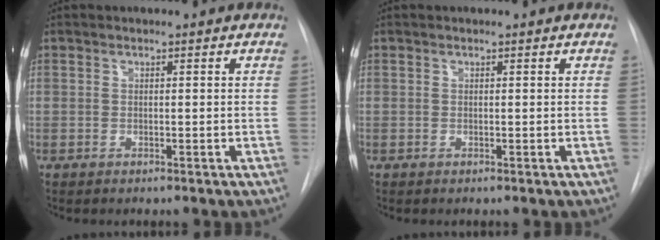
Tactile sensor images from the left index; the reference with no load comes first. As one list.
[{"total": 0.0}]